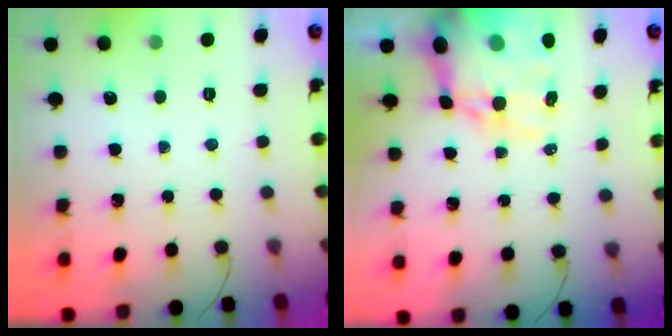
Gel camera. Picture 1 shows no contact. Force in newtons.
{"total": 20.1, "press": 19.5, "slide": 4.9}